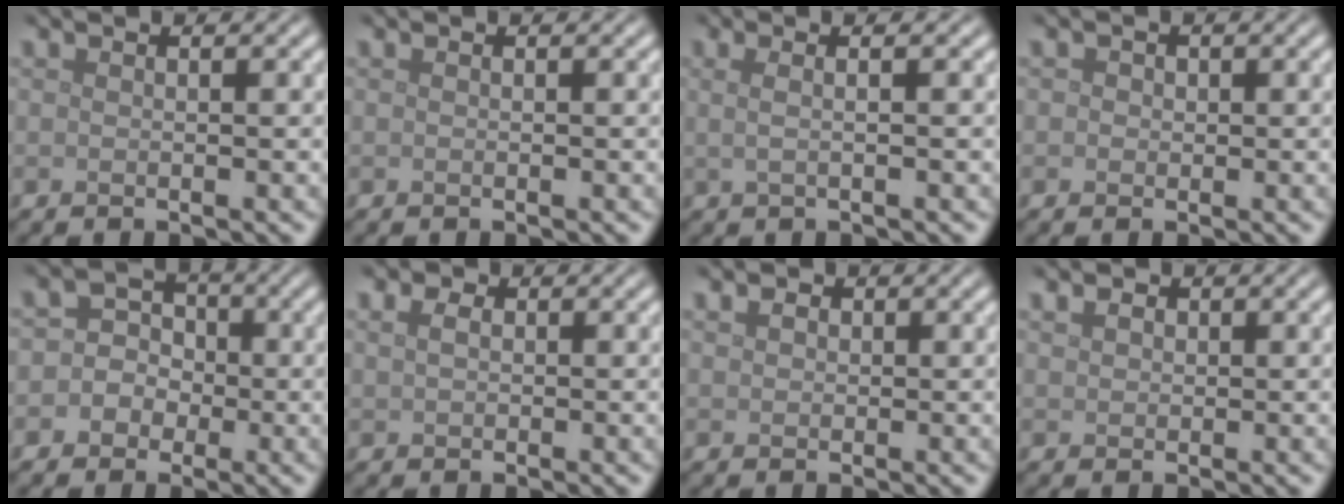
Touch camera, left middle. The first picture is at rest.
{"total": 0.0}
{"total": 3.1, "force": [0.9, 1.5, 2.5], "torque": [-0.029, 0.009, -0.011]}
{"total": 0.9, "force": [0.2, 0.8, 0.3], "torque": [-0.002, 0.000, -0.001]}
{"total": 3.9, "force": [-0.8, 3.7, 1.1], "torque": [0.008, 0.022, -0.035]}
{"total": 3.1, "force": [1.2, 2.3, 1.7], "torque": [-0.028, 0.022, 0.001]}
{"total": 1.1, "force": [0.5, 0.9, 0.3], "torque": [-0.004, 0.002, 0.003]}
{"total": 1.3, "force": [0.7, 1.0, 0.4], "torque": [-0.007, 0.005, 0.006]}